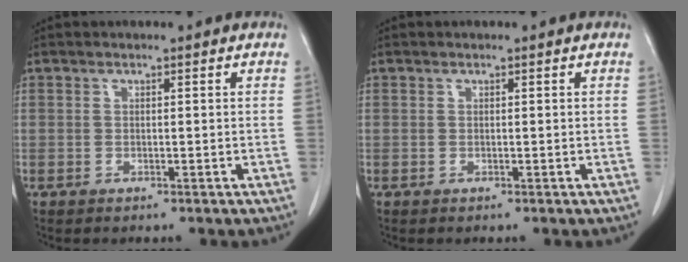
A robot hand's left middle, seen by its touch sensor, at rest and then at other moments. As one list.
[{"total": 0.0}]